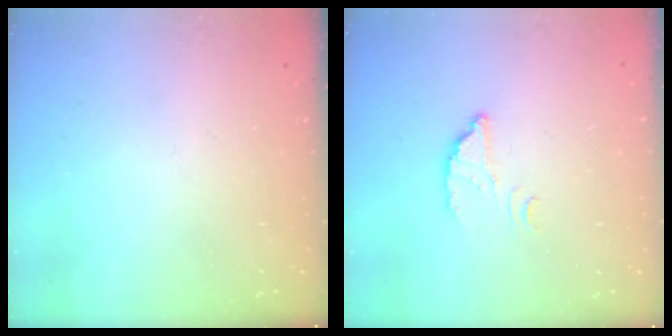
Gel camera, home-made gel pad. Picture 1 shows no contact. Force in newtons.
{"total": 2.6, "press": 2.6, "slide": 0.1}